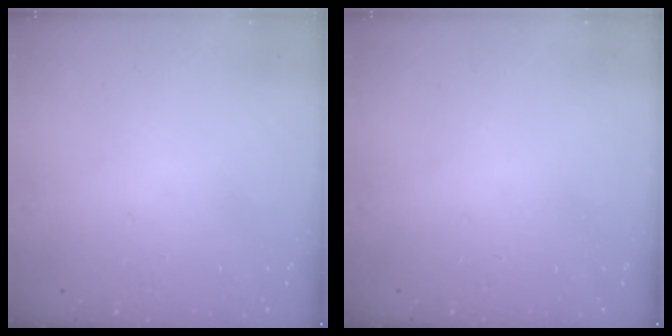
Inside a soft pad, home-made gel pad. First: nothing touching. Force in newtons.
{"total": 0.0}